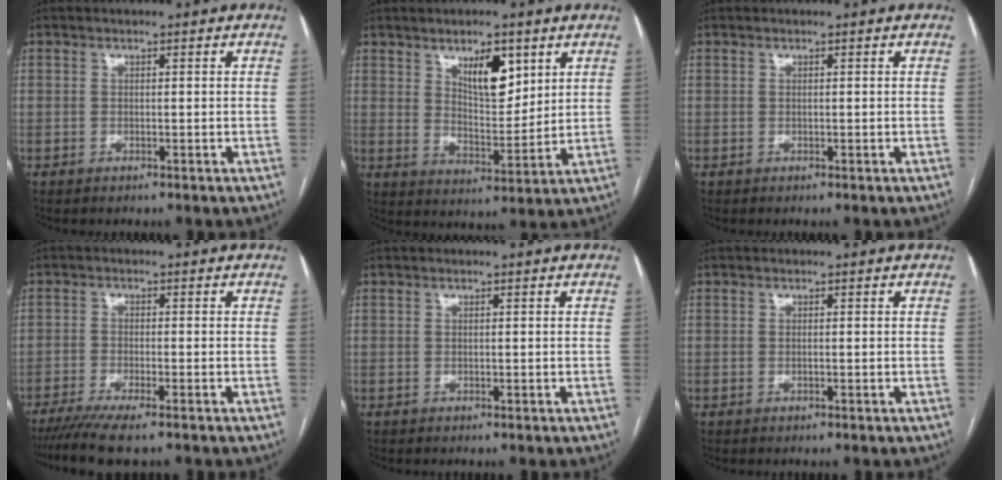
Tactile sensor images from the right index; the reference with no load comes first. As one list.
[{"total": 8.1, "force": [4.3, 3.2, 6.0], "torque": [-0.099, -0.004, 0.076]}, {"total": 0.0}, {"total": 7.0, "force": [-5.5, 0.4, 4.4], "torque": [-0.068, -0.016, -0.091]}, {"total": 0.0}, {"total": 0.0}]